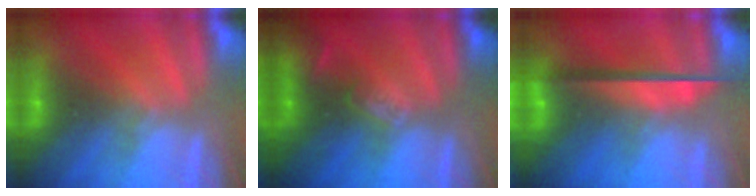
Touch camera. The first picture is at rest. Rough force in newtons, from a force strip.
{"total": 2.4}
{"total": 8.7}